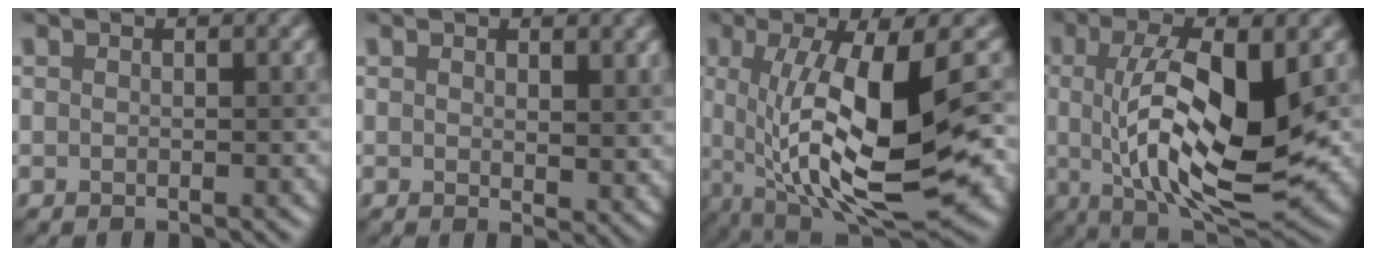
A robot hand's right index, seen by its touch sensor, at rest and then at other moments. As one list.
[{"total": 2.4, "force": [1.1, 1.0, 1.8], "torque": [-0.024, -0.010, 0.022]}, {"total": 12.5, "force": [-0.2, 3.8, 11.9], "torque": [-0.203, -0.019, 0.000]}, {"total": 11.2, "force": [0.1, 3.7, 10.6], "torque": [-0.182, -0.005, 0.004]}]